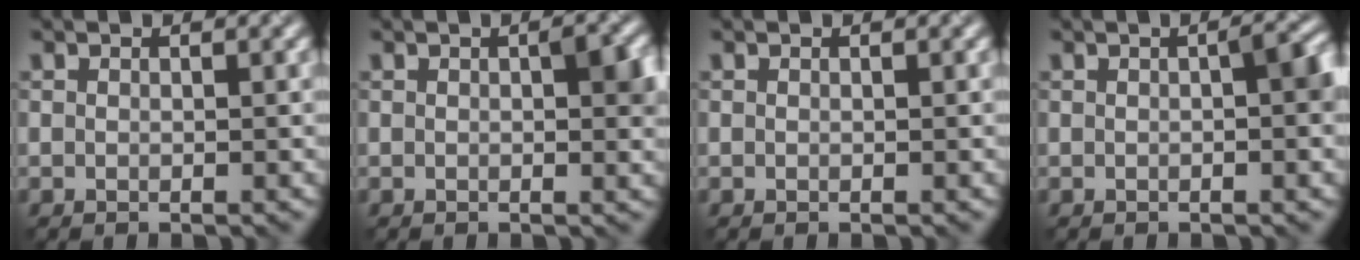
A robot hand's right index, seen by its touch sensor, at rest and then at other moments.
{"total": 2.9, "force": [0.4, 1.3, 2.6], "torque": [-0.030, 0.004, 0.004]}
{"total": 0.0}
{"total": 2.8, "force": [0.2, 1.0, 2.6], "torque": [-0.034, 0.007, 0.001]}